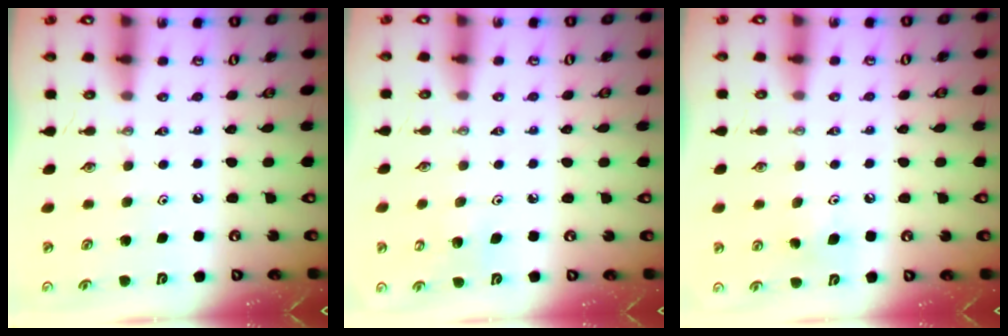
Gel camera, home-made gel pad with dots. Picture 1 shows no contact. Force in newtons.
{"total": 6.1, "press": 6.0, "slide": 1.0}
{"total": 5.8, "press": 5.6, "slide": 1.5}